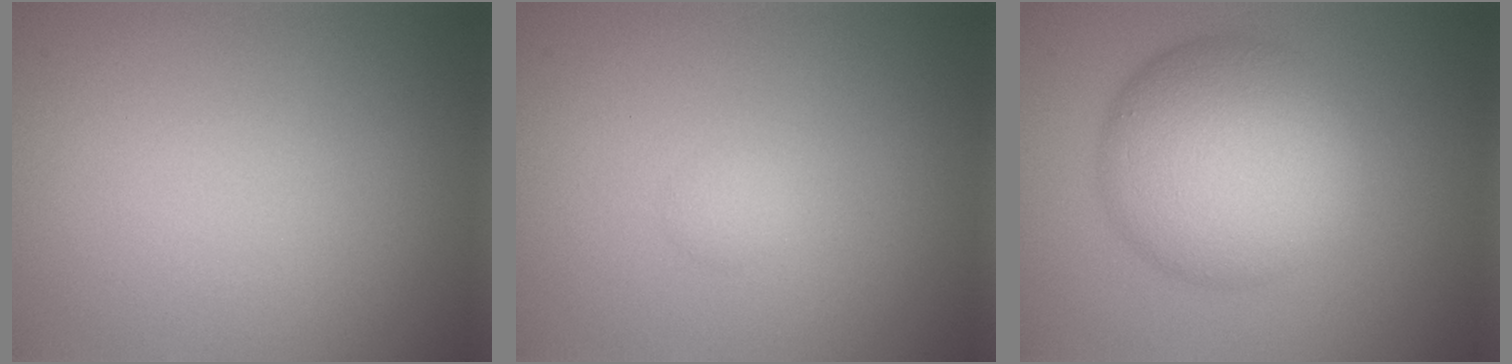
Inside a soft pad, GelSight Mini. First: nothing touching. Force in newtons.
{"total": 0.7, "press": 0.7, "slide": 0.0}
{"total": 9.4, "press": 9.4, "slide": 0.1}